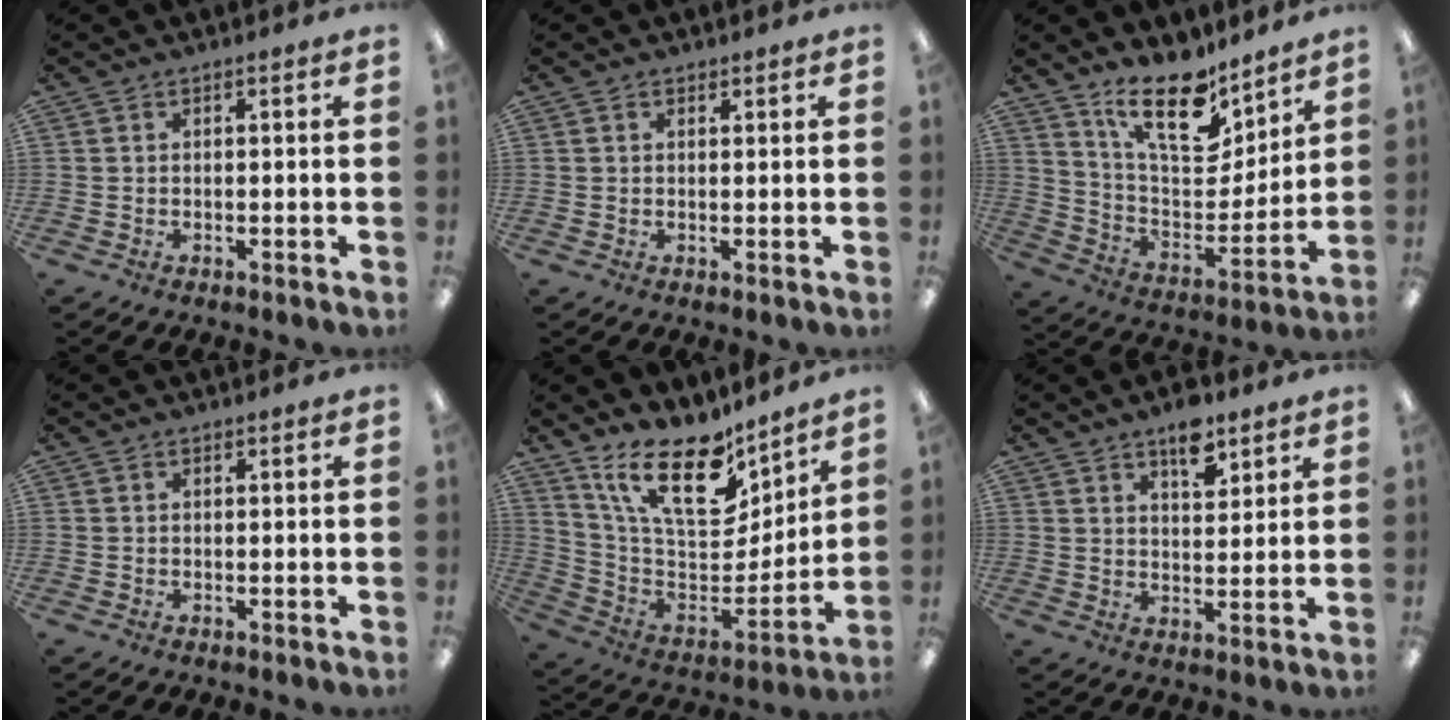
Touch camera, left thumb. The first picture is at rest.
{"total": 0.9, "force": [0.7, 0.6, 0.2], "torque": [0.005, -0.001, 0.010]}
{"total": 18.2, "force": [13.1, 7.6, 10.1], "torque": [-0.169, -0.082, 0.228]}
{"total": 0.0}
{"total": 20.6, "force": [14.6, 8.5, 11.9], "torque": [-0.220, -0.104, 0.260]}
{"total": 7.6, "force": [5.2, 3.7, 4.1], "torque": [-0.046, -0.029, 0.087]}